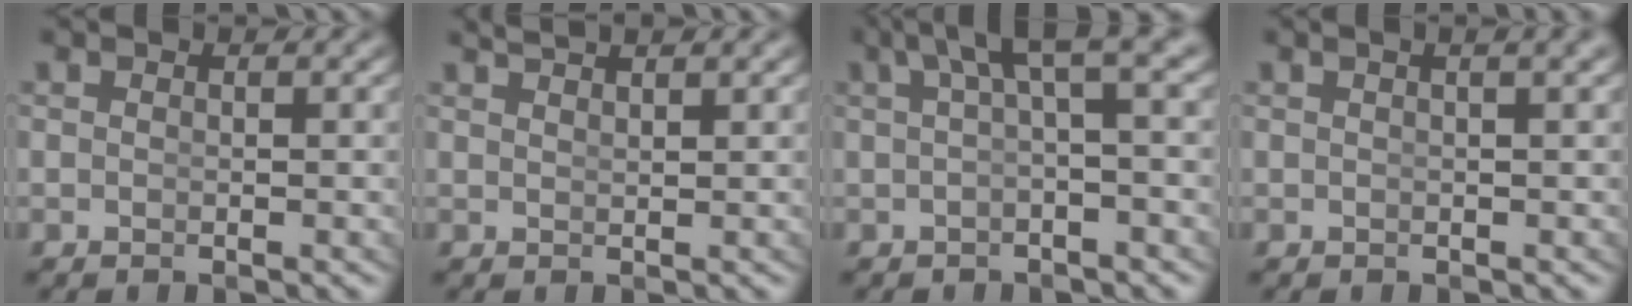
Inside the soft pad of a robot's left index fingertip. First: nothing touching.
{"total": 1.7, "force": [1.6, -0.6, 0.4], "torque": [-0.003, -0.003, 0.035]}
{"total": 4.5, "force": [2.1, 0.2, 4.0], "torque": [-0.051, 0.023, 0.028]}
{"total": 2.9, "force": [1.4, 0.3, 2.6], "torque": [-0.017, 0.021, 0.015]}